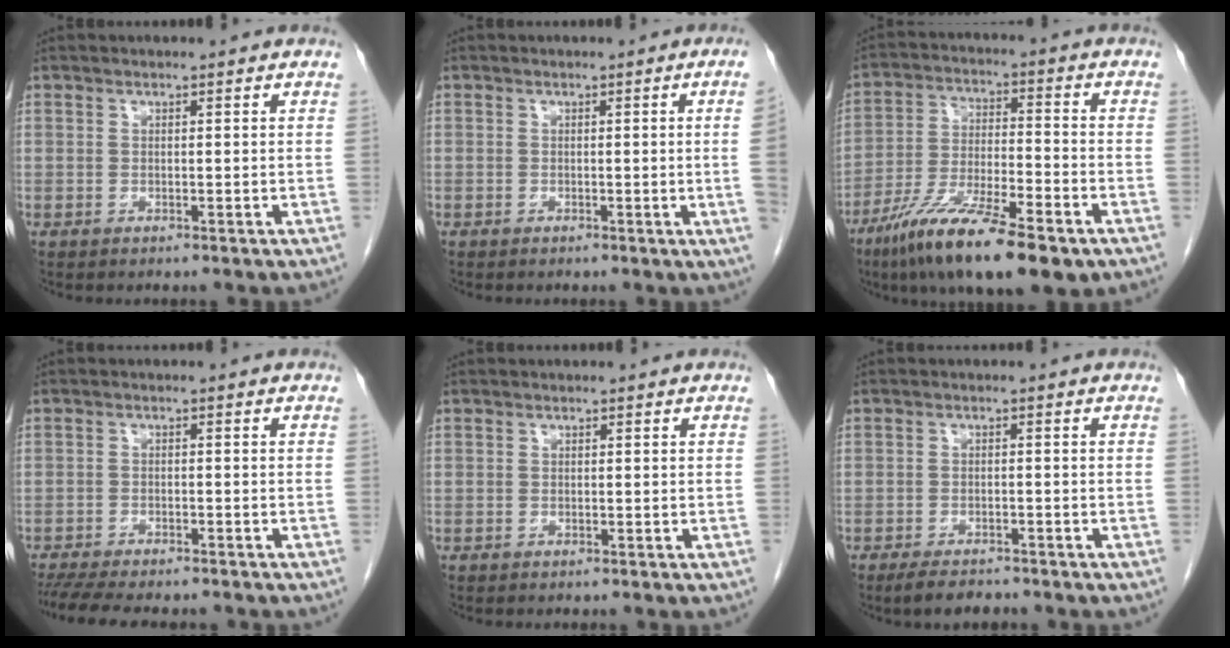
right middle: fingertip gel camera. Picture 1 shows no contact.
{"total": 3.3, "force": [-0.3, -1.4, 3.0], "torque": [-0.039, -0.005, -0.002]}
{"total": 17.0, "force": [-10.8, 3.2, 12.8], "torque": [-0.220, -0.032, -0.186]}
{"total": 11.6, "force": [-10.0, 2.6, 5.3], "torque": [-0.085, -0.011, -0.141]}
{"total": 0.0}
{"total": 3.7, "force": [-3.1, 1.1, 1.7], "torque": [-0.032, -0.005, -0.049]}